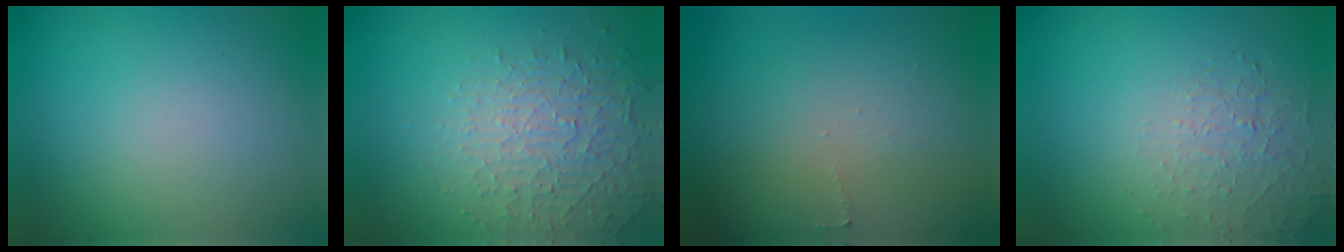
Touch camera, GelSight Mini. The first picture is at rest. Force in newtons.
{"total": 4.5, "press": 3.1, "slide": 3.4}
{"total": 0.5, "press": 0.5, "slide": 0.1}
{"total": 1.4, "press": 0.6, "slide": 1.3}